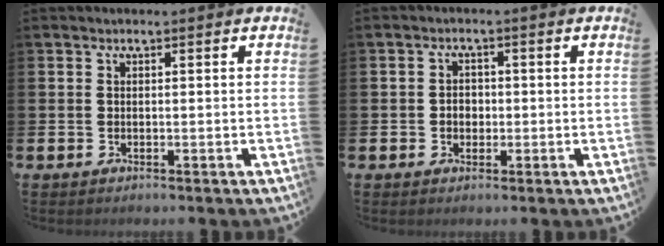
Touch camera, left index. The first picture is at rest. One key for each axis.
{"total": 2.0, "fx": -0.3, "fy": 1.8, "fz": 0.9, "tx": -0.003, "ty": 0.001, "tz": -0.013}